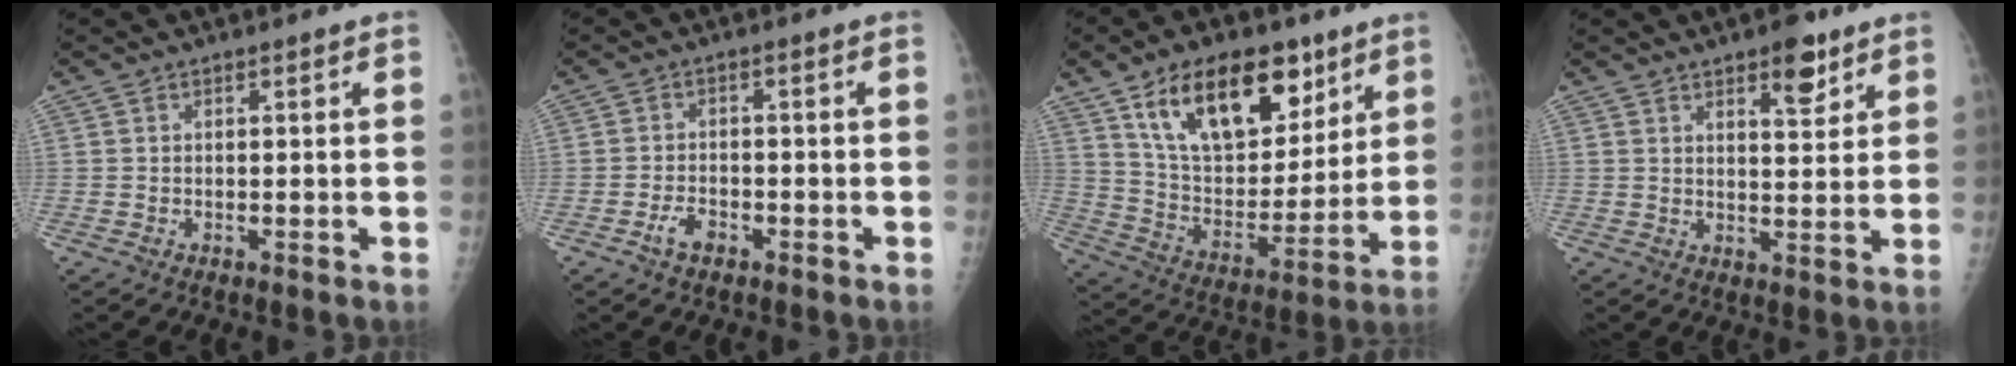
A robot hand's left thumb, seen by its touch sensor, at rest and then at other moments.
{"total": 3.2, "force": [-1.9, 1.7, 1.9], "torque": [-0.033, 0.014, -0.033]}
{"total": 21.4, "force": [11.9, 11.4, 13.6], "torque": [-0.175, -0.047, 0.210]}
{"total": 6.5, "force": [4.1, 2.5, 4.4], "torque": [-0.043, -0.024, 0.056]}